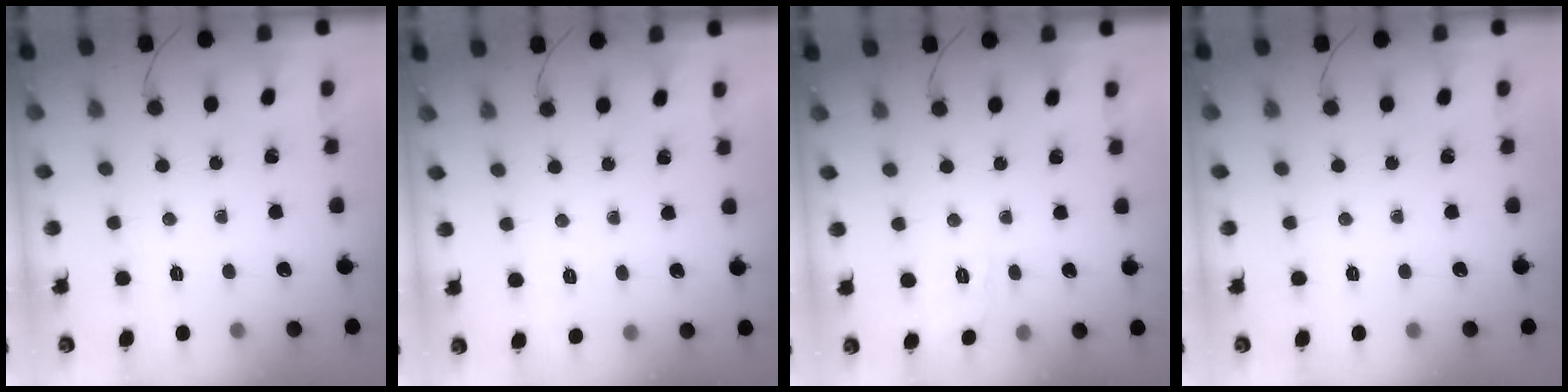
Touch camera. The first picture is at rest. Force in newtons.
{"total": 2.0, "press": 0.8, "slide": 1.9}
{"total": 7.3, "press": 6.9, "slide": 2.2}
{"total": 0.0}